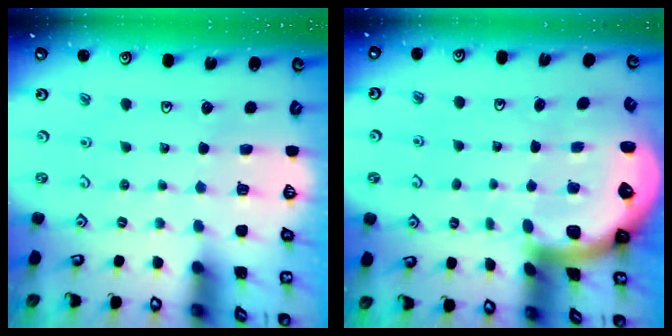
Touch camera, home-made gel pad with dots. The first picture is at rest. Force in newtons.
{"total": 5.2, "press": 5.2, "slide": 0.6}